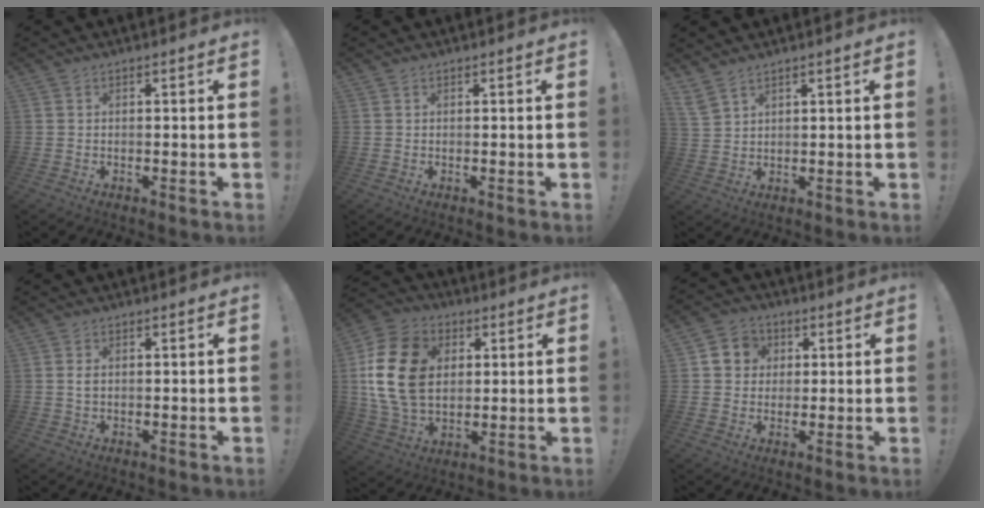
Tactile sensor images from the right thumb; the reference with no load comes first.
{"total": 0.0}
{"total": 4.7, "force": [3.9, 1.5, 2.1], "torque": [-0.048, -0.016, 0.078]}
{"total": 1.5, "force": [0.1, 1.1, 1.0], "torque": [-0.020, 0.004, 0.001]}
{"total": 21.0, "force": [3.6, 15.7, 13.4], "torque": [-0.246, 0.003, 0.070]}
{"total": 7.5, "force": [1.7, 7.1, 2.0], "torque": [-0.025, -0.004, 0.036]}